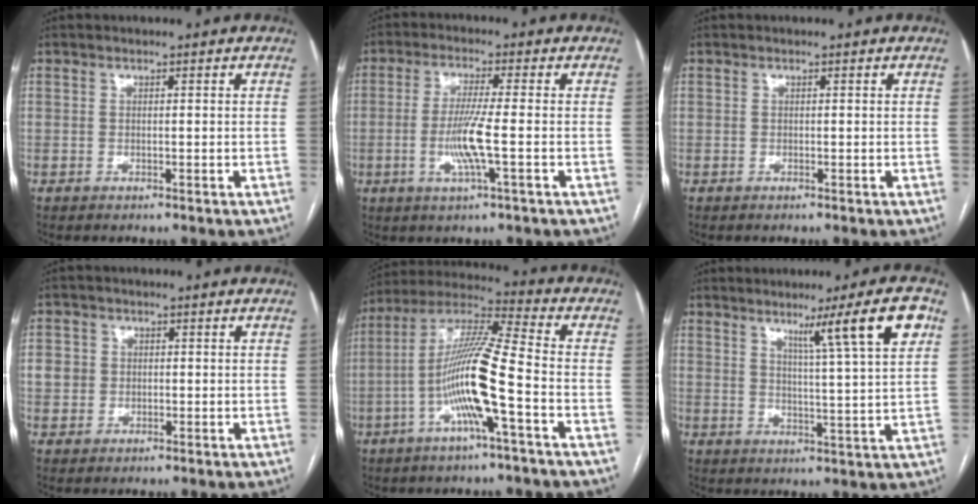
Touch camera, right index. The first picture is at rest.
{"total": 6.8, "force": [-1.6, -0.4, 6.6], "torque": [-0.135, -0.009, -0.032]}
{"total": 0.0}
{"total": 3.4, "force": [0.1, 3.3, 1.0], "torque": [-0.015, 0.013, 0.005]}
{"total": 13.7, "force": [-4.1, 0.2, 13.1], "torque": [-0.259, 0.010, -0.084]}
{"total": 10.3, "force": [5.2, -1.5, 8.7], "torque": [-0.128, -0.002, 0.079]}